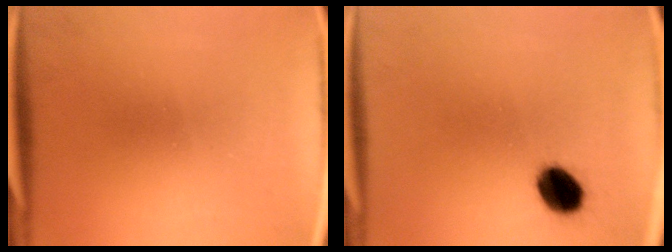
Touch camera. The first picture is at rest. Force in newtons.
{"total": 7.1}